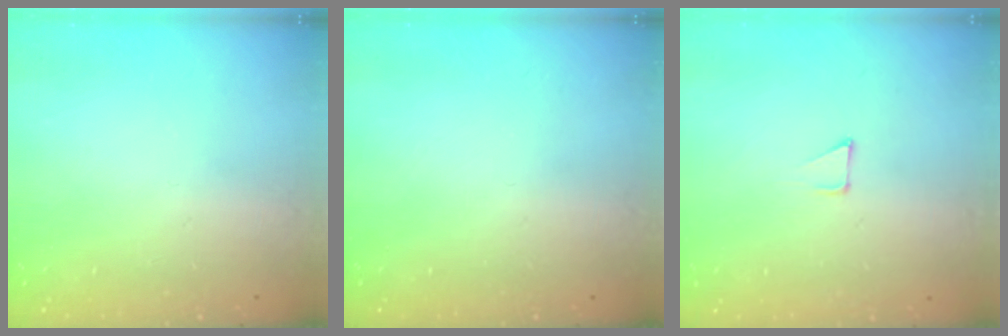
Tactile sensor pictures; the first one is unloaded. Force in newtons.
{"total": 0.0}
{"total": 2.8, "press": 2.8, "slide": 0.2}